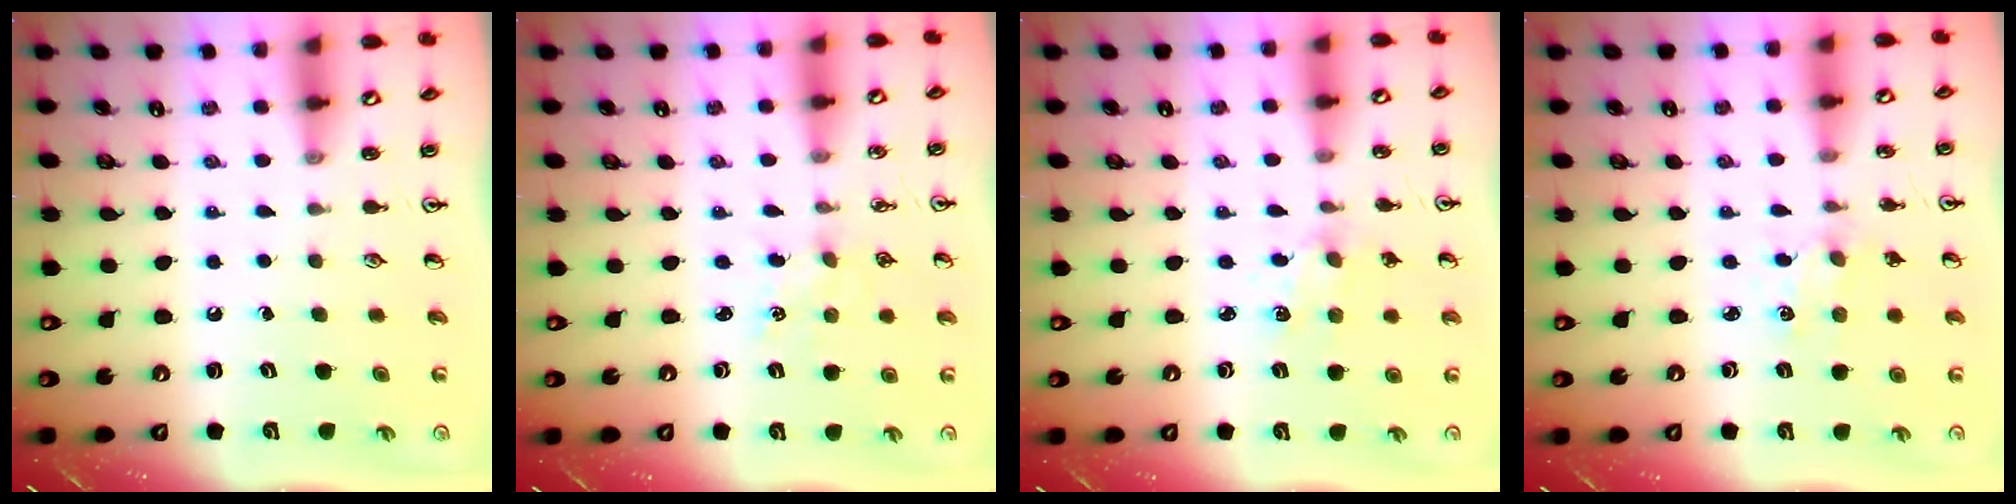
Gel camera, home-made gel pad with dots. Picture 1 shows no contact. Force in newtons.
{"total": 2.6, "press": 2.6, "slide": 0.4}
{"total": 2.4, "press": 2.4, "slide": 0.3}
{"total": 0.7, "press": 0.7, "slide": 0.2}